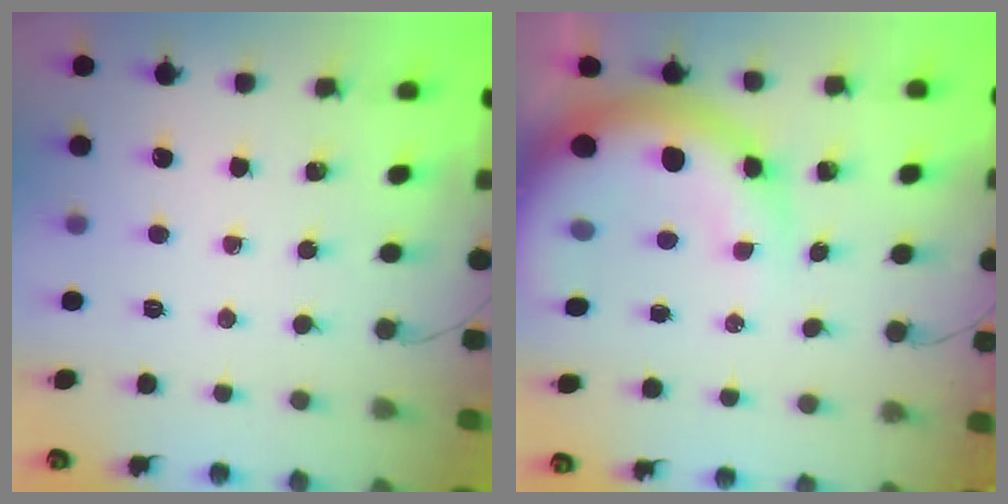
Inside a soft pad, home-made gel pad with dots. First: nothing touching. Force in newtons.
{"total": 13.0, "press": 12.5, "slide": 3.6}